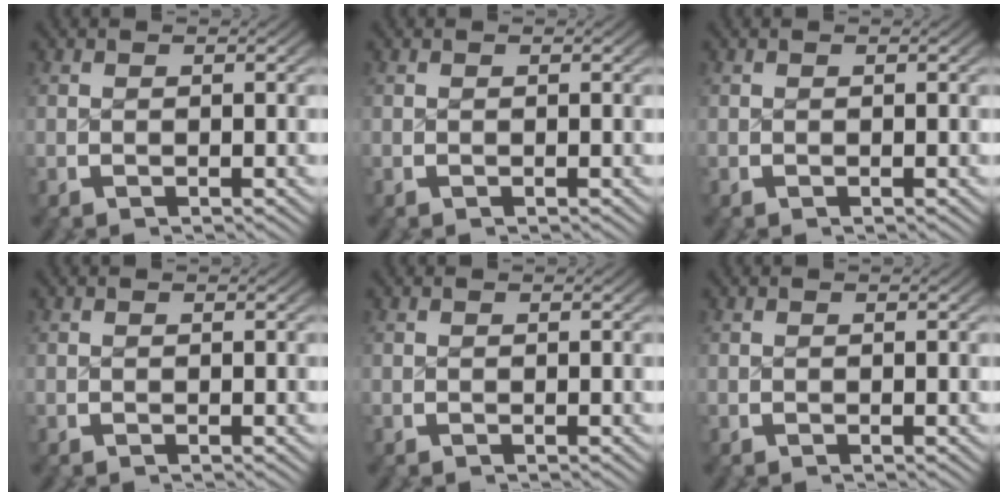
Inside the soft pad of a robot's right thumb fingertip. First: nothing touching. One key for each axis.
{"total": 0.0}
{"total": 0.0}
{"total": 0.0}
{"total": 0.0}
{"total": 0.0}